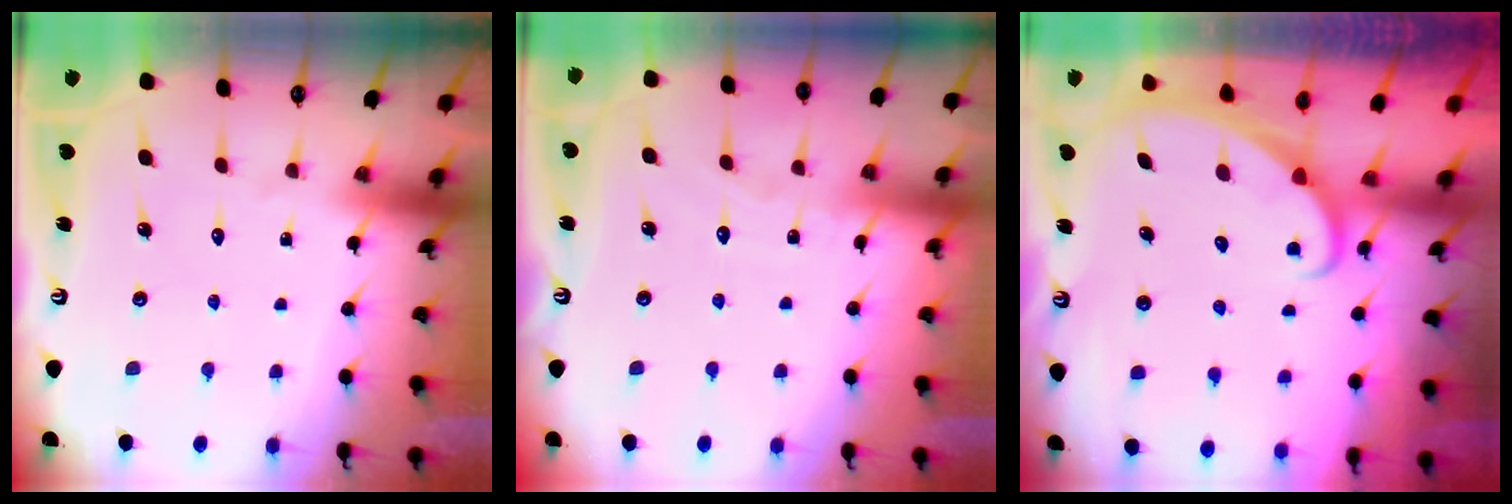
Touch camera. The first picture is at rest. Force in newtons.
{"total": 4.2, "press": 4.2, "slide": 0.5}
{"total": 1.9, "press": 1.9, "slide": 0.0}